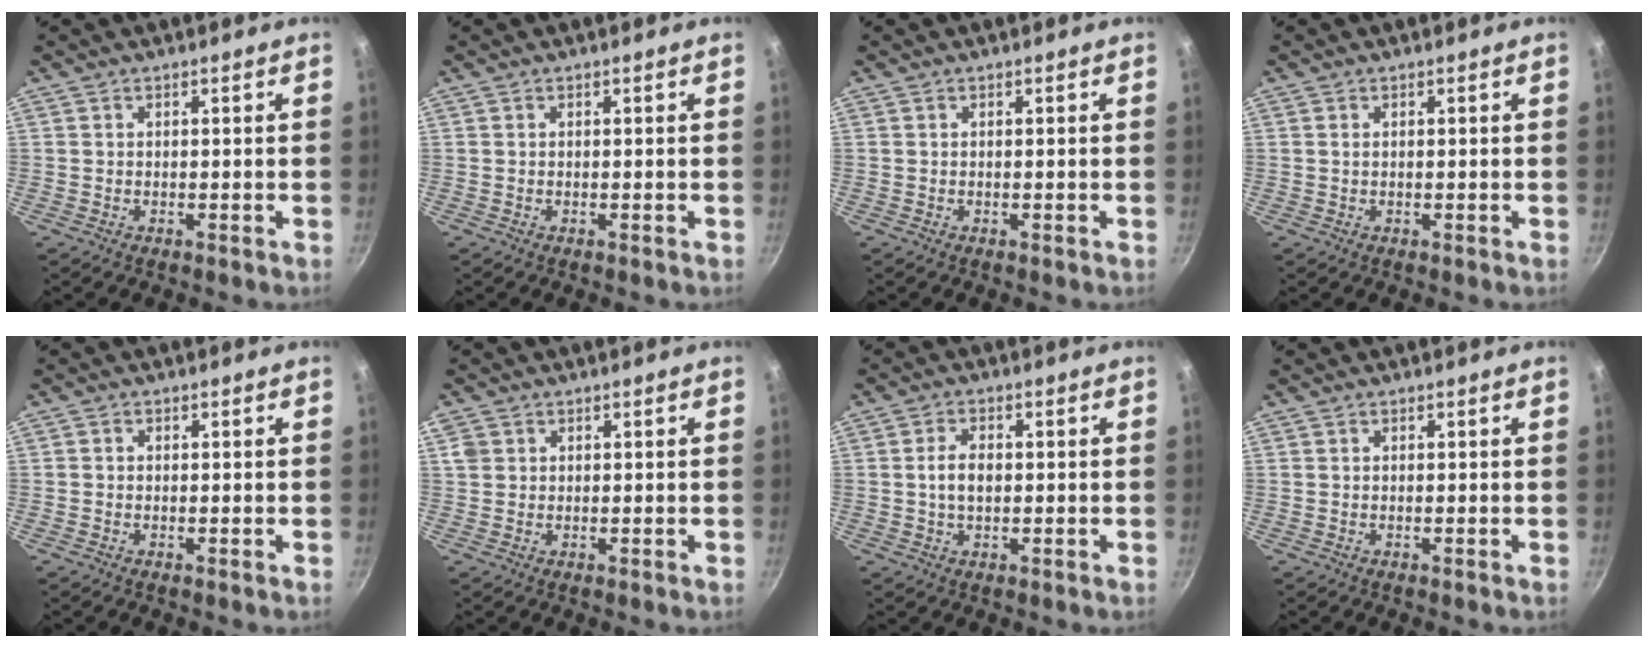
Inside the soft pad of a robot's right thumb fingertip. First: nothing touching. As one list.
[{"total": 0.0}, {"total": 0.0}, {"total": 0.5, "force": [0.2, 0.2, 0.5], "torque": [-0.010, 0.000, 0.002]}, {"total": 0.6, "force": [-0.1, 0.5, 0.2], "torque": [-0.003, 0.002, -0.003]}, {"total": 2.3, "force": [0.8, 1.9, 1.0], "torque": [-0.017, 0.001, 0.016]}, {"total": 4.1, "force": [0.0, 2.5, 3.3], "torque": [-0.053, 0.009, -0.003]}, {"total": 0.0}]